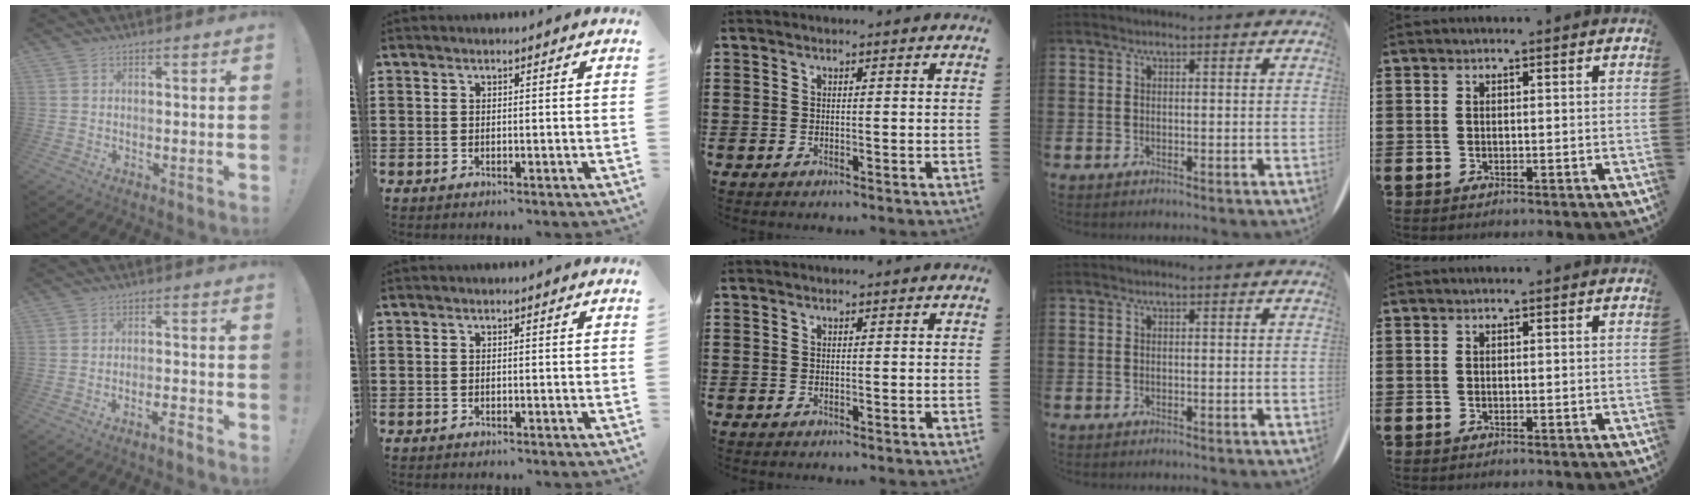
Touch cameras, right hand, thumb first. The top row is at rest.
{"thumb": {"total": 3.8, "force": [-2.8, 0.5, 2.5], "torque": [-0.037, 0.014, -0.047]}}